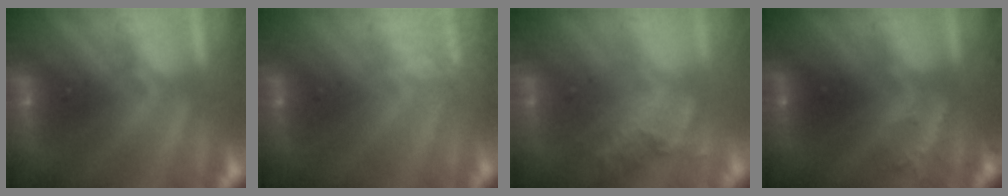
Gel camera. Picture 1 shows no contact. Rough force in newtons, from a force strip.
{"total": 2.2}
{"total": 2.0}
{"total": 2.7}